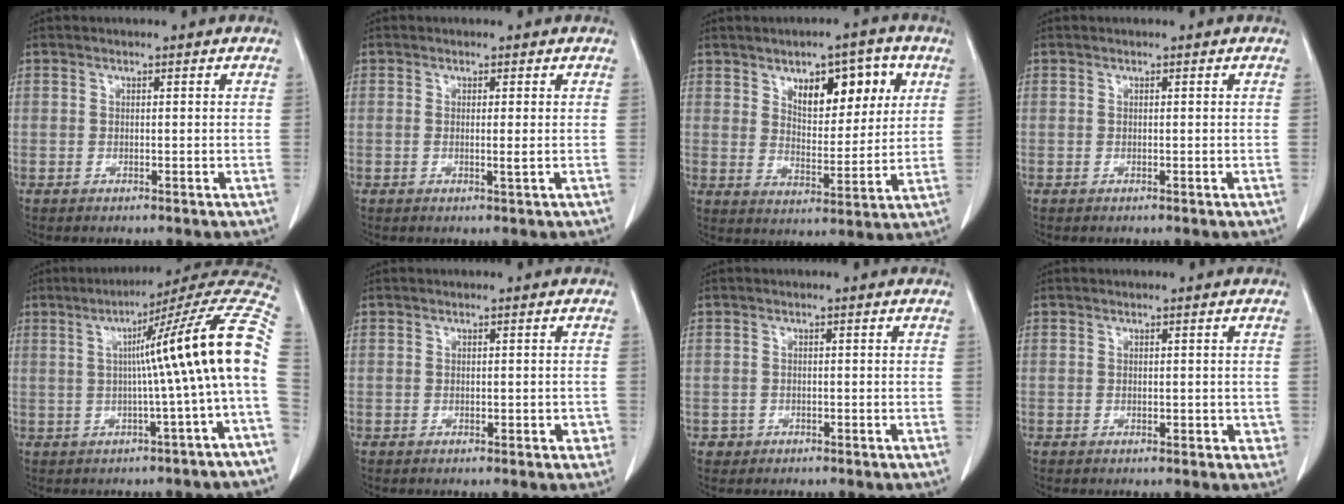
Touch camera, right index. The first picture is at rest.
{"total": 0.8, "force": [0.0, -0.1, 0.8], "torque": [-0.015, -0.002, -0.001]}
{"total": 10.3, "force": [4.7, 4.4, 8.1], "torque": [-0.111, 0.008, 0.077]}
{"total": 0.0}
{"total": 15.8, "force": [0.0, -1.8, 15.7], "torque": [-0.196, 0.033, -0.008]}
{"total": 1.9, "force": [-0.4, 1.1, 1.5], "torque": [-0.012, 0.007, -0.001]}
{"total": 1.4, "force": [-0.5, 1.3, -0.2], "torque": [0.003, 0.007, -0.008]}
{"total": 1.7, "force": [0.0, 1.3, 1.2], "torque": [-0.009, 0.003, 0.002]}